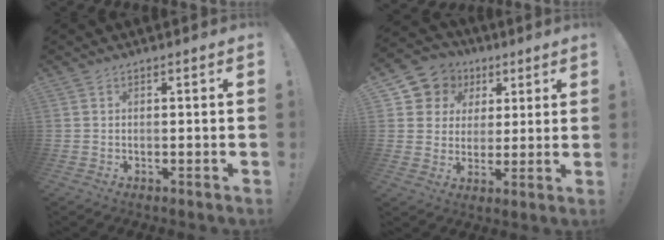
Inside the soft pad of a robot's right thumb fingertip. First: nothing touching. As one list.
[{"total": 9.1, "force": [3.1, 8.3, 2.0], "torque": [-0.024, -0.022, 0.065]}]